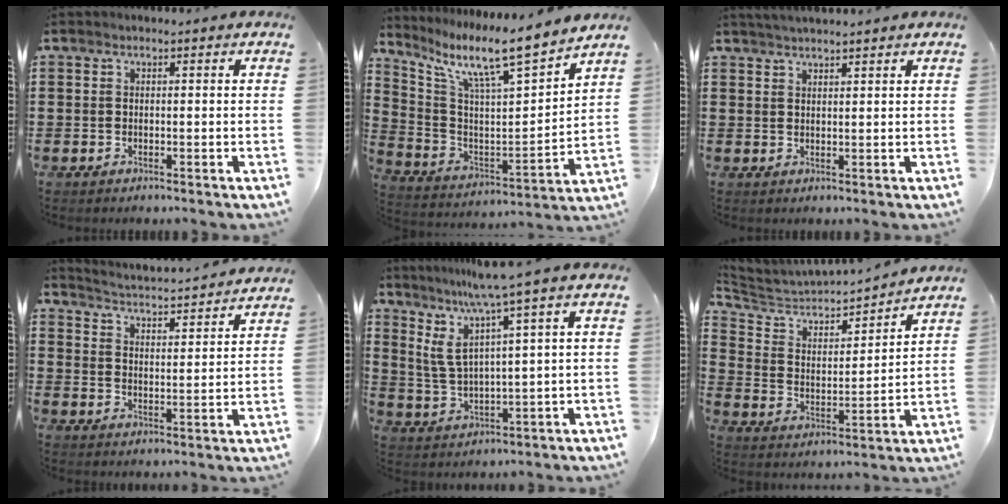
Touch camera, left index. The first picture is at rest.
{"total": 10.2, "force": [8.5, 0.5, 5.6], "torque": [-0.128, -0.070, 0.132]}
{"total": 1.9, "force": [1.8, -0.2, 0.3], "torque": [-0.009, 0.001, 0.036]}
{"total": 2.9, "force": [2.9, -0.5, 0.1], "torque": [-0.023, -0.035, 0.040]}
{"total": 6.4, "force": [3.7, -0.3, 5.2], "torque": [-0.132, -0.030, 0.052]}
{"total": 3.9, "force": [3.6, 1.1, 0.9], "torque": [-0.046, -0.033, 0.051]}